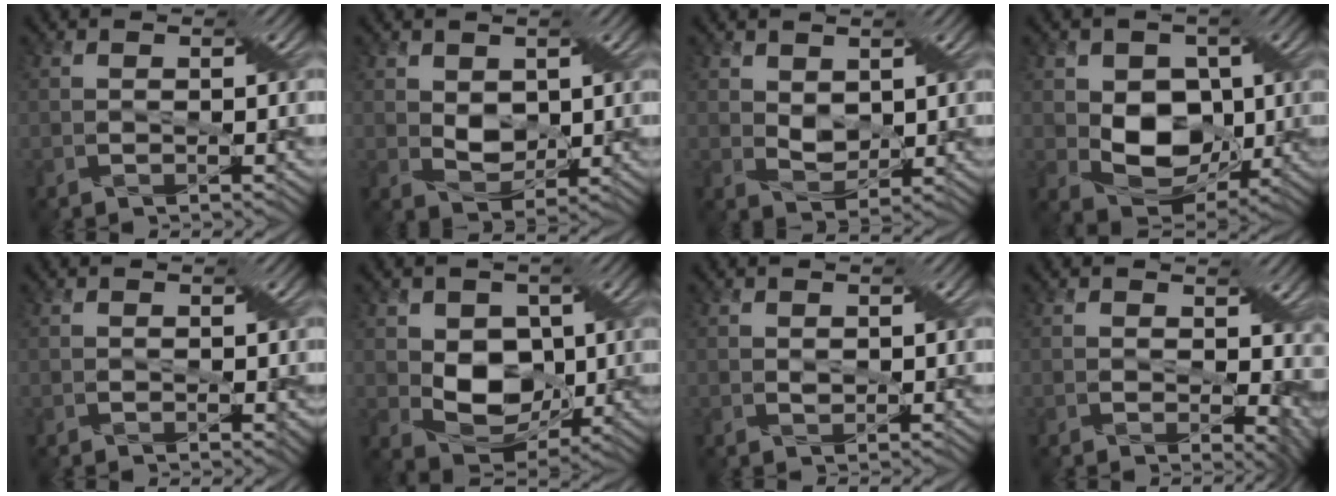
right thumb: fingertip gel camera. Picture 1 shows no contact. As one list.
[{"total": 3.9, "force": [1.2, 2.9, 2.3], "torque": [-0.056, -0.005, 0.022]}, {"total": 3.4, "force": [1.5, 2.4, 1.9], "torque": [-0.046, -0.006, 0.028]}, {"total": 8.7, "force": [0.2, 6.8, 5.5], "torque": [-0.105, -0.013, 0.001]}, {"total": 0.7, "force": [0.1, 0.6, 0.4], "torque": [-0.003, -0.003, 0.003]}, {"total": 7.9, "force": [0.6, 6.2, 4.9], "torque": [-0.103, -0.012, 0.007]}, {"total": 0.9, "force": [0.5, 0.7, 0.4], "torque": [-0.012, -0.001, 0.012]}, {"total": 7.1, "force": [1.3, 4.8, 5.1], "torque": [-0.057, -0.022, 0.027]}]